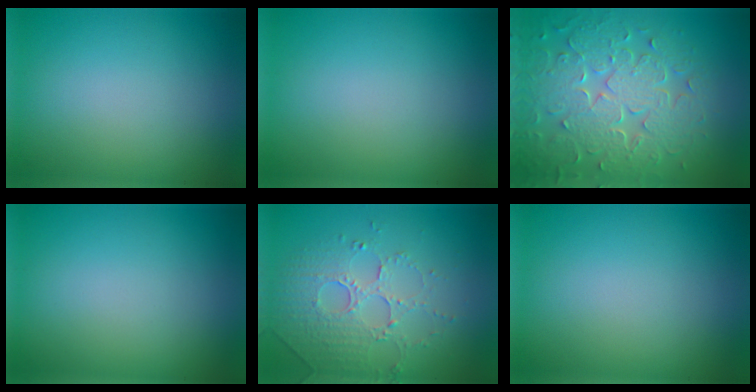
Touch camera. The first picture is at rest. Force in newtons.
{"total": 0.0}
{"total": 8.4, "press": 6.1, "slide": 5.8}
{"total": 0.0}
{"total": 5.0, "press": 3.4, "slide": 3.7}
{"total": 0.0}